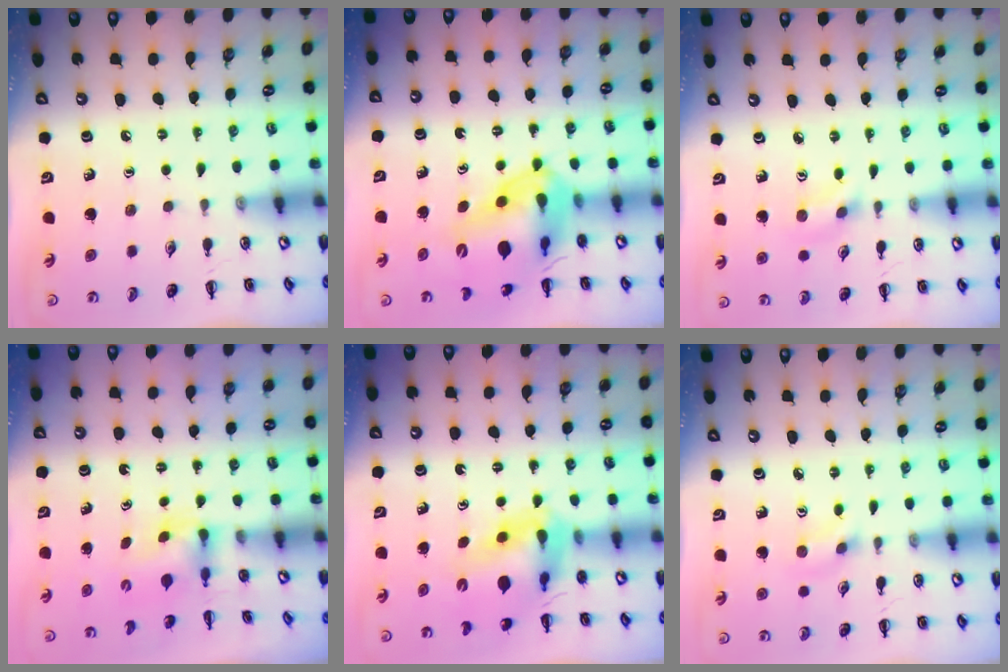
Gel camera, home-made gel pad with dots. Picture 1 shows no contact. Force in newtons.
{"total": 15.7, "press": 15.1, "slide": 4.4}
{"total": 2.6, "press": 2.4, "slide": 1.0}
{"total": 2.9, "press": 2.6, "slide": 1.2}
{"total": 8.0, "press": 7.7, "slide": 2.3}
{"total": 2.3, "press": 2.1, "slide": 0.9}